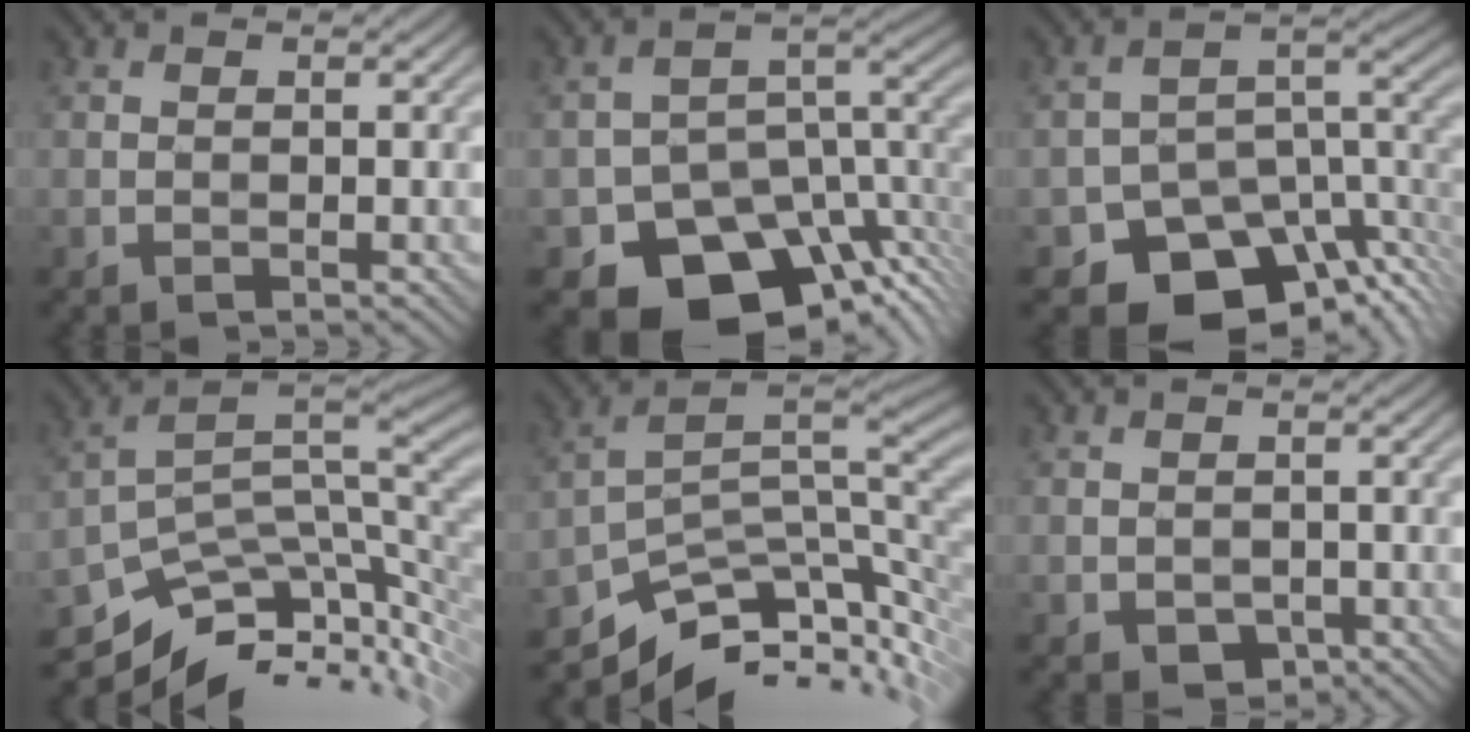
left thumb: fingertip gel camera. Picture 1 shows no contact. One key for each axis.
{"total": 14.3, "fx": -8.5, "fy": 8.6, "fz": 7.6, "tx": -0.117, "ty": -0.036, "tz": -0.119}
{"total": 12.8, "fx": -8.4, "fy": 7.3, "fz": 6.4, "tx": -0.088, "ty": -0.025, "tz": -0.130}
{"total": 11.6, "fx": -4.1, "fy": 5.5, "fz": 9.4, "tx": -0.173, "ty": -0.016, "tz": -0.058}
{"total": 10.6, "fx": -4.5, "fy": 5.3, "fz": 7.9, "tx": -0.137, "ty": -0.012, "tz": -0.068}
{"total": 2.3, "fx": -0.9, "fy": 1.8, "fz": 1.2, "tx": -0.028, "ty": -0.013, "tz": -0.012}